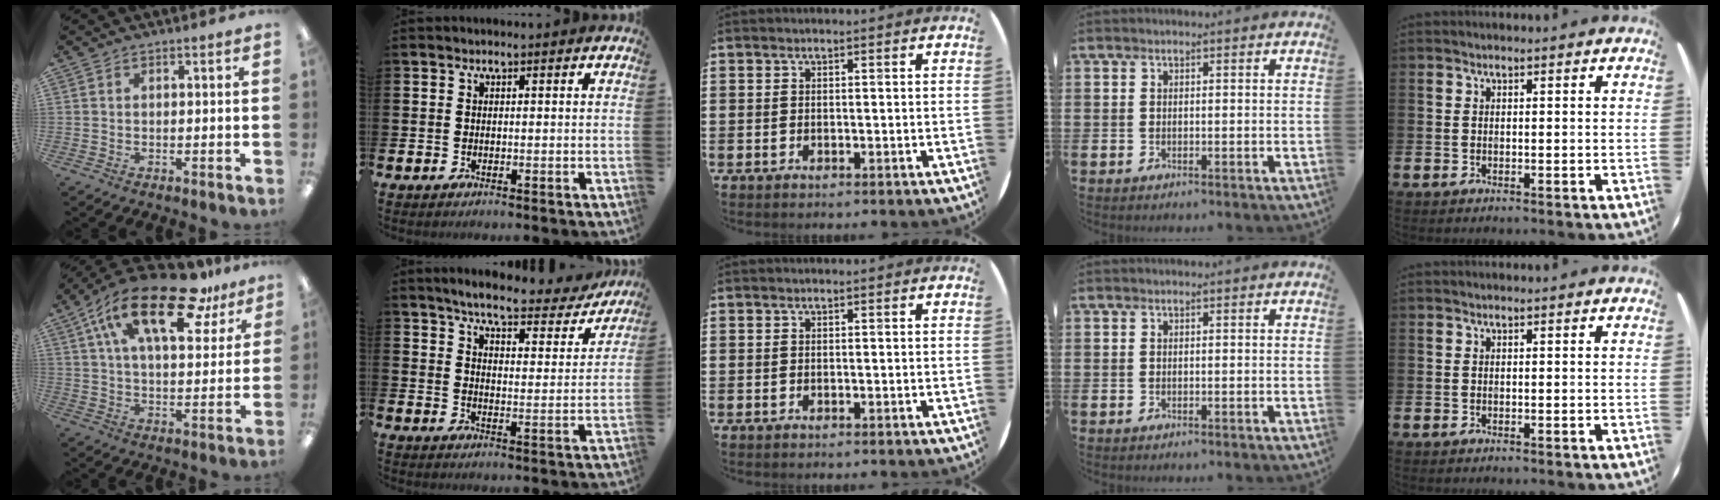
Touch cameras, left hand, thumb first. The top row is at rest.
{"thumb": {"total": 22.9, "force": [13.3, 9.4, 16.1], "torque": [-0.271, -0.056, 0.220]}, "index": {"total": 5.6, "force": [5.1, 1.0, 2.1], "torque": [-0.057, -0.034, 0.081]}}